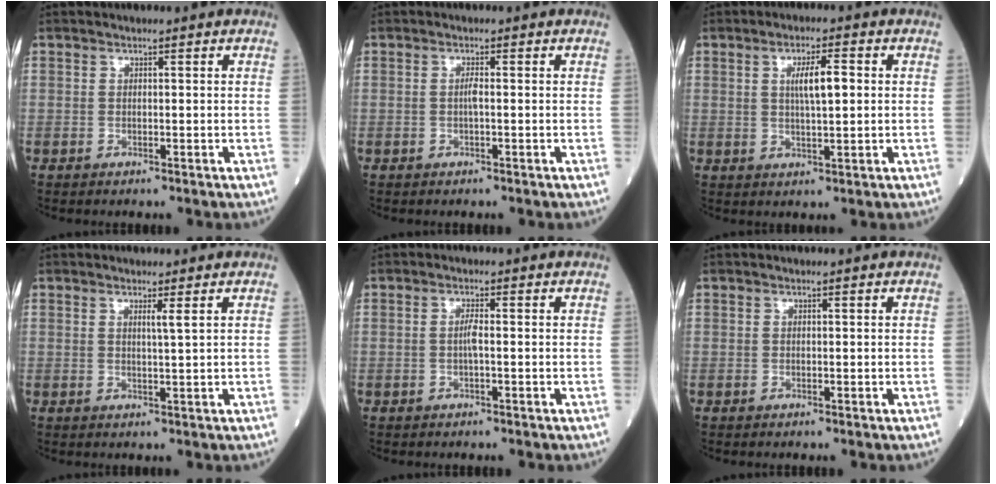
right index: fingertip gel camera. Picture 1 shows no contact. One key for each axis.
{"total": 1.0, "fx": -0.1, "fy": 0.0, "fz": 1.0, "tx": -0.021, "ty": 0.000, "tz": -0.003}
{"total": 5.0, "fx": 1.0, "fy": 0.9, "fz": 4.9, "tx": -0.086, "ty": 0.005, "tz": 0.017}
{"total": 1.3, "fx": 0.7, "fy": -0.5, "fz": 1.0, "tx": -0.025, "ty": -0.008, "tz": 0.013}
{"total": 1.4, "fx": -0.2, "fy": 0.0, "fz": 1.4, "tx": -0.028, "ty": 0.001, "tz": -0.004}
{"total": 0.0}